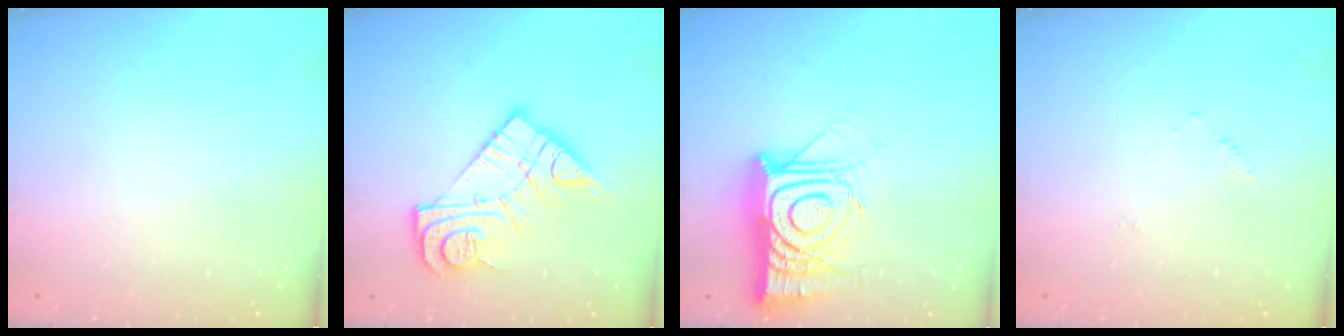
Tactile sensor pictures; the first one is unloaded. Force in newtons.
{"total": 16.0, "press": 16.0, "slide": 1.3}
{"total": 16.5, "press": 16.5, "slide": 1.4}
{"total": 2.7, "press": 2.7, "slide": 0.4}